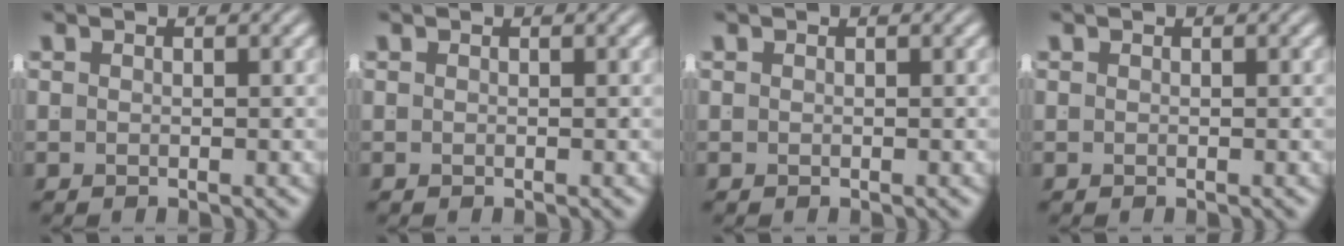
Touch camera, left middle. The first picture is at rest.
{"total": 0.0}
{"total": 0.0}
{"total": 0.0}